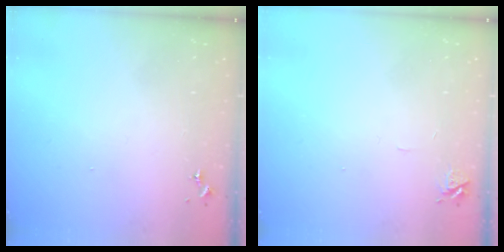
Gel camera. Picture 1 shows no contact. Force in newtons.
{"total": 5.8, "press": 5.8, "slide": 0.7}